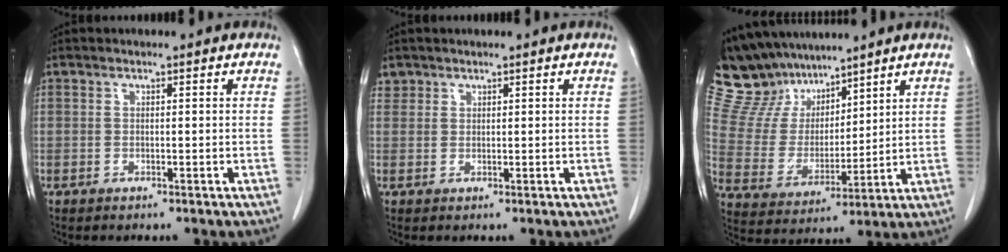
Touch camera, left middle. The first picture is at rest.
{"total": 1.3, "force": [0.9, 0.8, -0.2], "torque": [0.013, 0.005, 0.013]}
{"total": 13.1, "force": [11.4, 5.4, 3.4], "torque": [-0.084, 0.025, 0.226]}